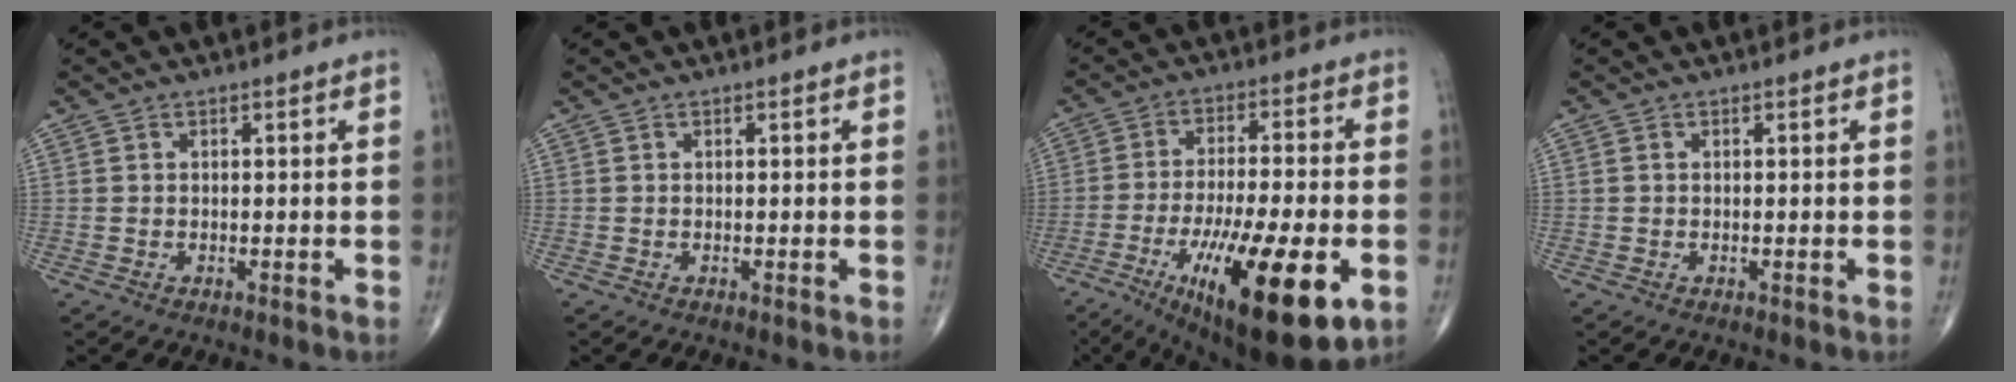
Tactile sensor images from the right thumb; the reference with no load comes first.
{"total": 0.0}
{"total": 23.3, "force": [-8.4, 6.6, 20.7], "torque": [-0.324, -0.009, -0.120]}
{"total": 0.0}